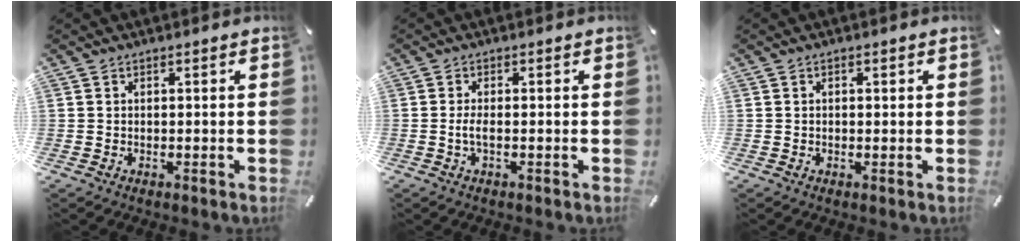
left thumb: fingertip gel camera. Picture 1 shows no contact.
{"total": 2.6, "force": [-0.5, 0.6, 2.5], "torque": [-0.052, -0.003, -0.012]}
{"total": 0.8, "force": [0.1, 0.5, 0.5], "torque": [-0.011, 0.004, -0.001]}